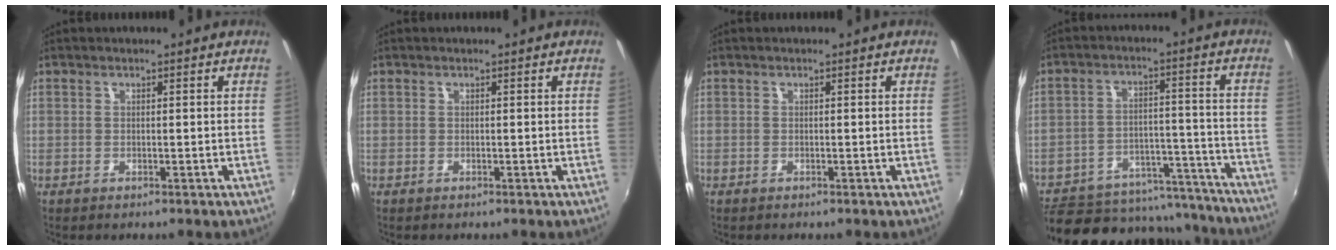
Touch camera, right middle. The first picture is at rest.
{"total": 0.0}
{"total": 0.0}
{"total": 21.6, "force": [-17.0, 10.4, 8.2], "torque": [-0.172, 0.025, -0.201]}